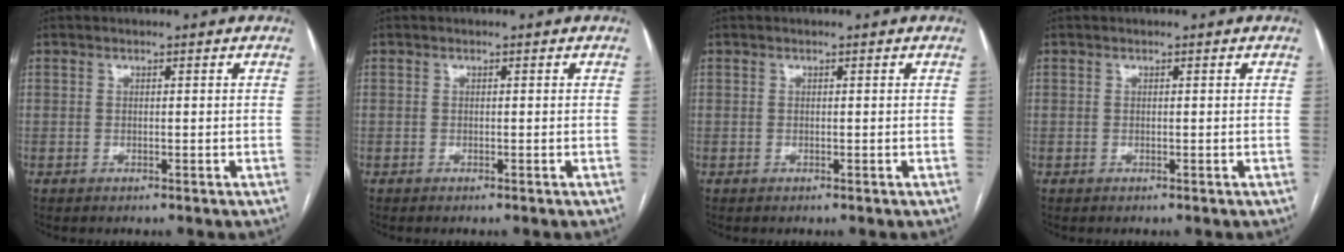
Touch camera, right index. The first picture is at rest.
{"total": 0.0}
{"total": 0.0}
{"total": 0.0}